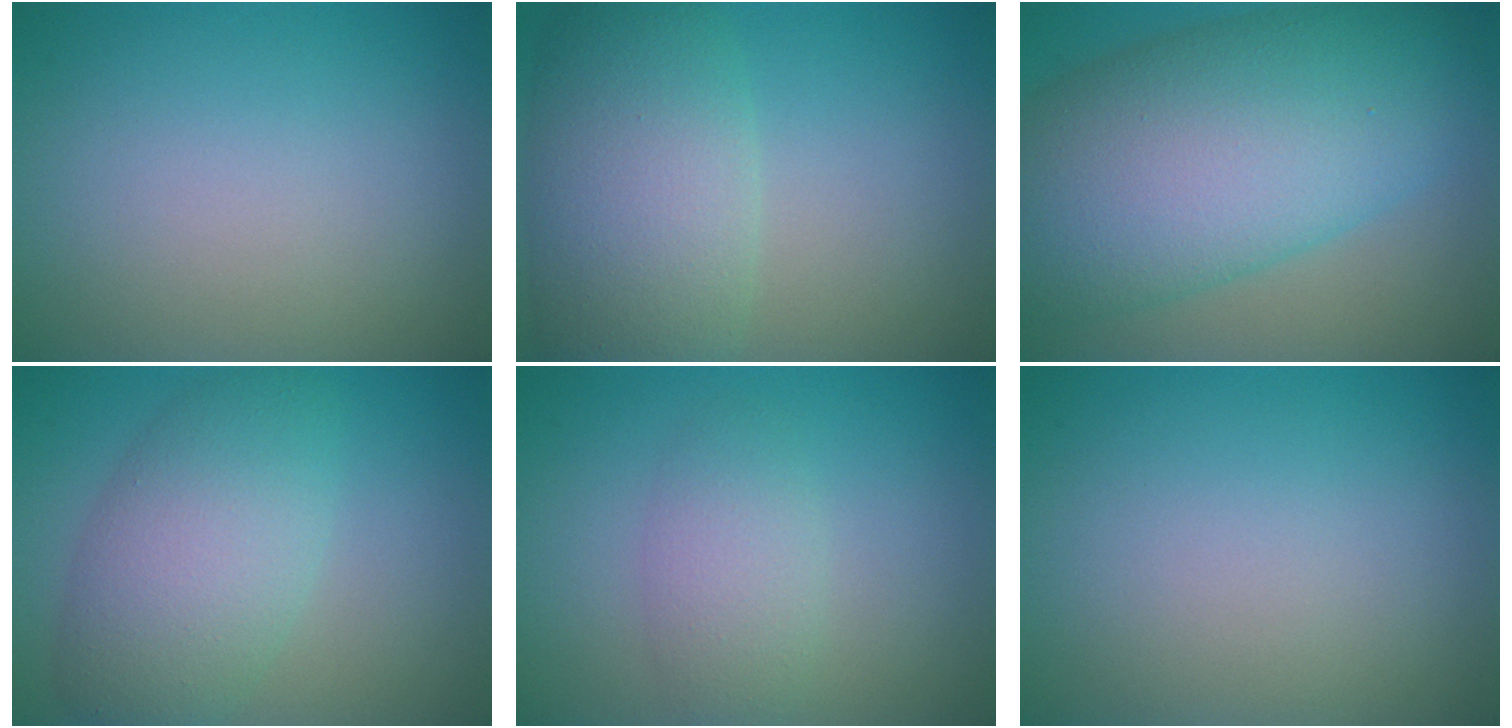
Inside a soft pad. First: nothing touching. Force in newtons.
{"total": 8.3, "press": 8.3, "slide": 0.4}
{"total": 13.9, "press": 13.9, "slide": 0.2}
{"total": 6.6, "press": 6.6, "slide": 0.2}
{"total": 2.8, "press": 2.8, "slide": 0.1}
{"total": 0.0}